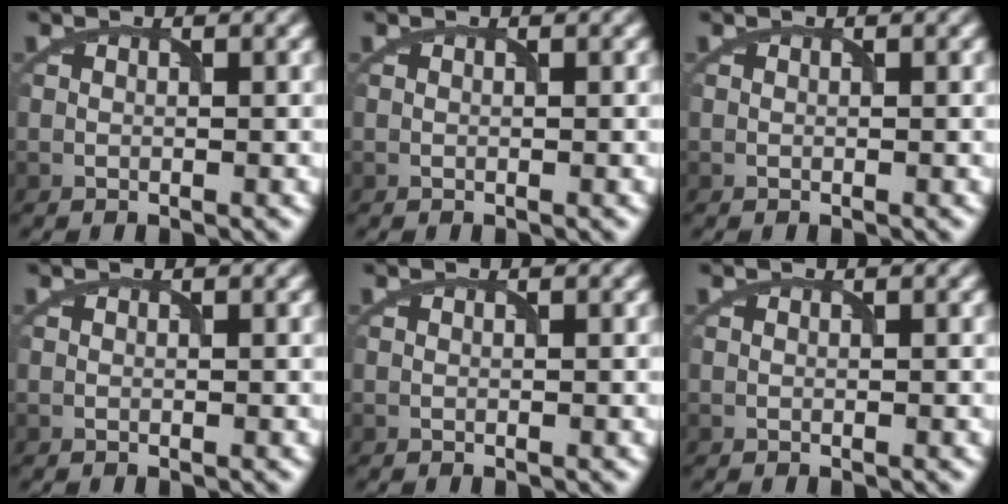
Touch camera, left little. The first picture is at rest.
{"total": 0.0}
{"total": 0.0}
{"total": 0.0}
{"total": 0.0}
{"total": 0.0}